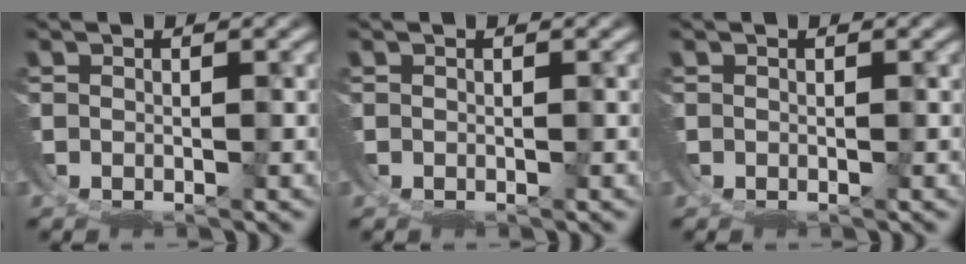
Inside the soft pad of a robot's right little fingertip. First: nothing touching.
{"total": 0.0}
{"total": 0.0}